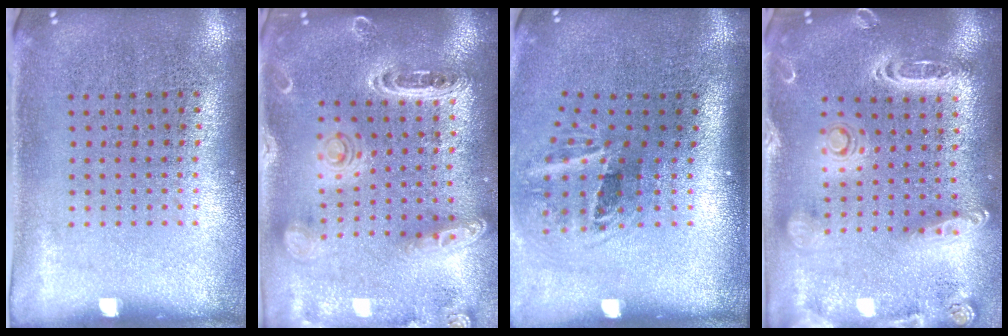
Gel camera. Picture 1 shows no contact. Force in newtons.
{"total": 1.9, "press": 1.9, "slide": 0.4}
{"total": 2.0, "press": 1.2, "slide": 1.6}
{"total": 2.5, "press": 2.3, "slide": 1.1}